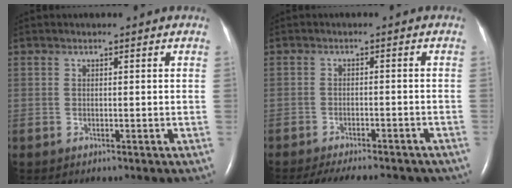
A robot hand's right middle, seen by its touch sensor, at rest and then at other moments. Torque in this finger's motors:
{"motor_torque": [0.12, -0.08, 0.07, 0.07]}